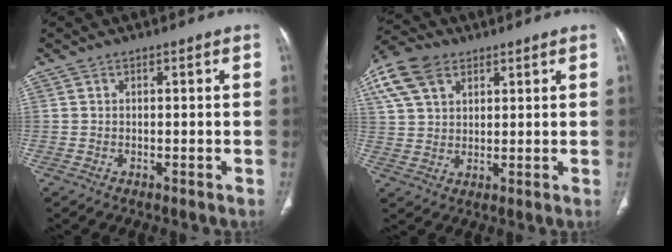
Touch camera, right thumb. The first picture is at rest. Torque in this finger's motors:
{"motor_torque": [0.71, 0.71, 0.08, 0.08, 0.07]}